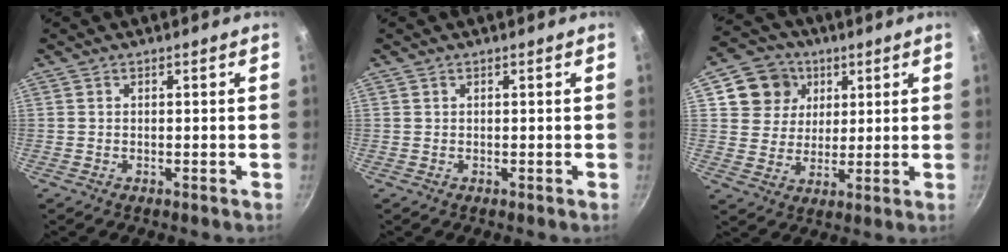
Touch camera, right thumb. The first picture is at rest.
{"total": 0.0}
{"total": 10.0, "force": [4.0, 8.7, 3.0], "torque": [-0.019, -0.005, 0.066]}